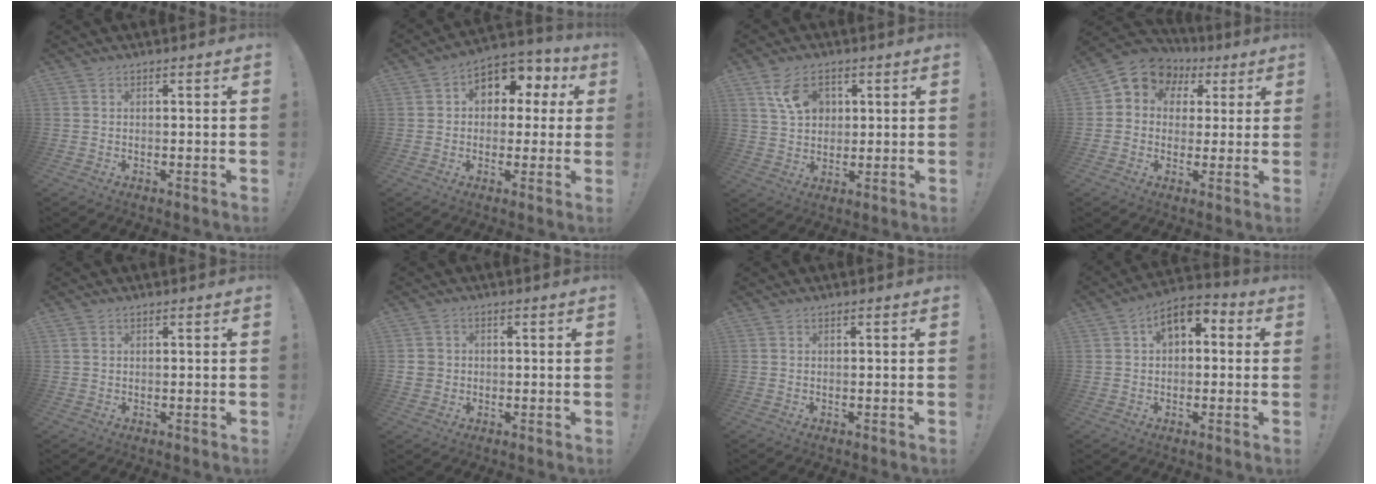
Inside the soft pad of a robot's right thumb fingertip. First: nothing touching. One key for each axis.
{"total": 8.7, "fx": 2.7, "fy": 6.8, "fz": 4.7, "tx": -0.060, "ty": -0.013, "tz": 0.054}
{"total": 9.3, "fx": 4.2, "fy": 6.7, "fz": 5.0, "tx": -0.080, "ty": -0.007, "tz": 0.082}
{"total": 8.6, "fx": 3.3, "fy": 7.3, "fz": 3.2, "tx": -0.046, "ty": -0.018, "tz": 0.065}
{"total": 1.5, "fx": 0.8, "fy": 0.9, "fz": 0.8, "tx": -0.016, "ty": 0.003, "tz": 0.016}
{"total": 3.2, "fx": 0.3, "fy": 3.1, "fz": 0.9, "tx": -0.014, "ty": 0.004, "tz": 0.008}
{"total": 0.0}
{"total": 7.2, "fx": 2.3, "fy": 4.6, "fz": 5.0, "tx": -0.073, "ty": 0.000, "tz": 0.040}